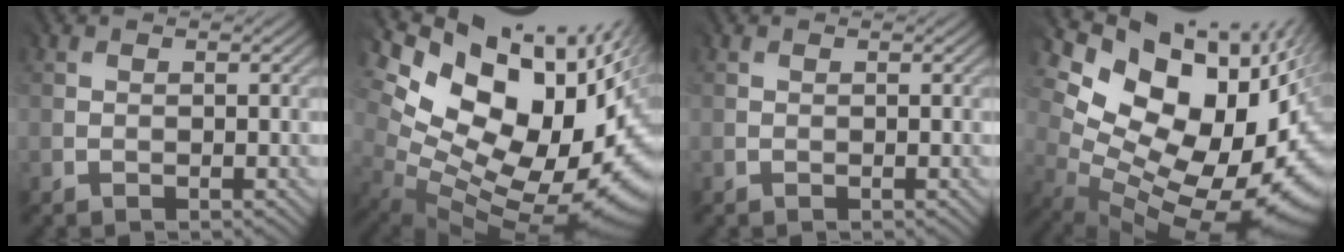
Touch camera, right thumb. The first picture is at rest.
{"total": 17.3, "force": [2.7, 10.5, 13.5], "torque": [-0.191, -0.024, 0.109]}
{"total": 0.0}
{"total": 16.8, "force": [2.5, 10.6, 12.8], "torque": [-0.161, -0.027, 0.103]}